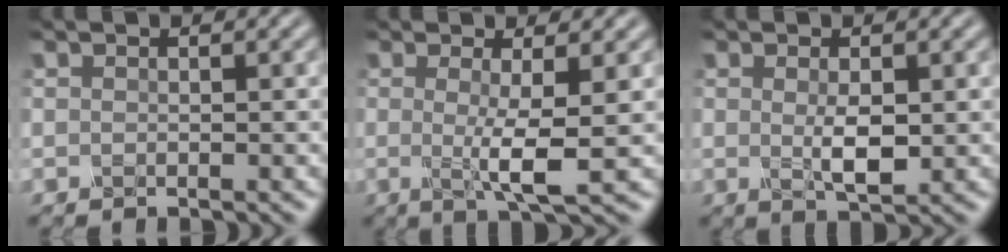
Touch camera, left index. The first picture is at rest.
{"total": 4.1, "force": [0.0, 0.6, 4.1], "torque": [-0.073, -0.012, 0.000]}
{"total": 2.7, "force": [0.1, 0.9, 2.6], "torque": [-0.052, -0.006, 0.006]}